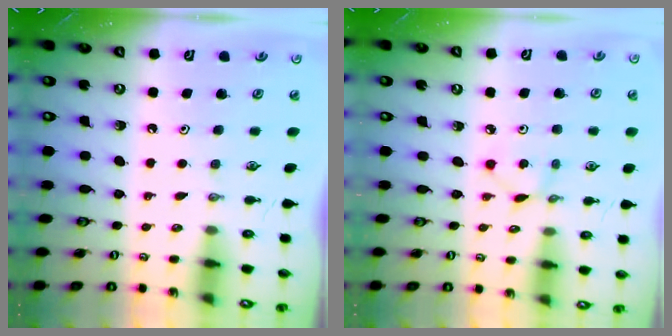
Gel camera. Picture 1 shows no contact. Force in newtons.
{"total": 1.9, "press": 1.9, "slide": 0.2}